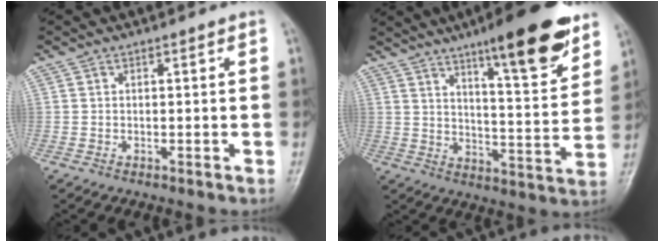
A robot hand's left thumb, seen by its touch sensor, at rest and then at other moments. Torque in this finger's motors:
{"motor_torque": [1.16, -0.17, 1.52, -1.25, 0.05]}